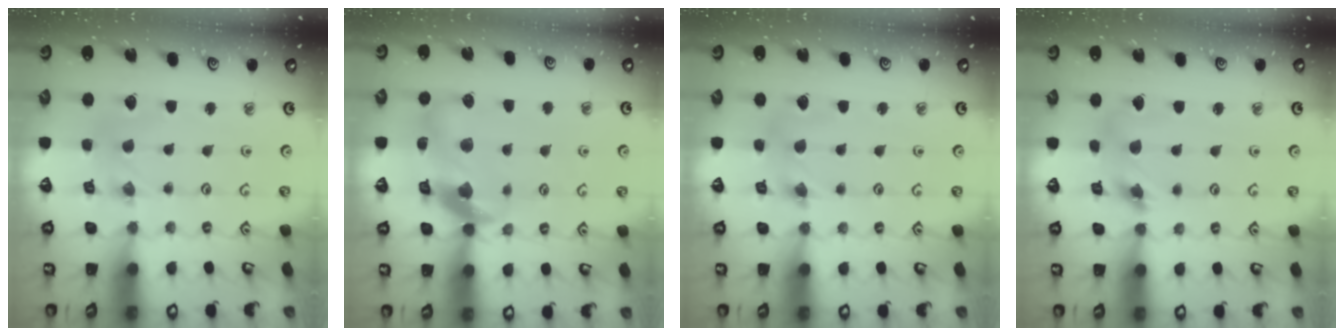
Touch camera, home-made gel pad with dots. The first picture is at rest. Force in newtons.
{"total": 14.3, "press": 14.2, "slide": 2.1}
{"total": 3.1, "press": 3.0, "slide": 0.4}
{"total": 7.0, "press": 6.9, "slide": 0.6}